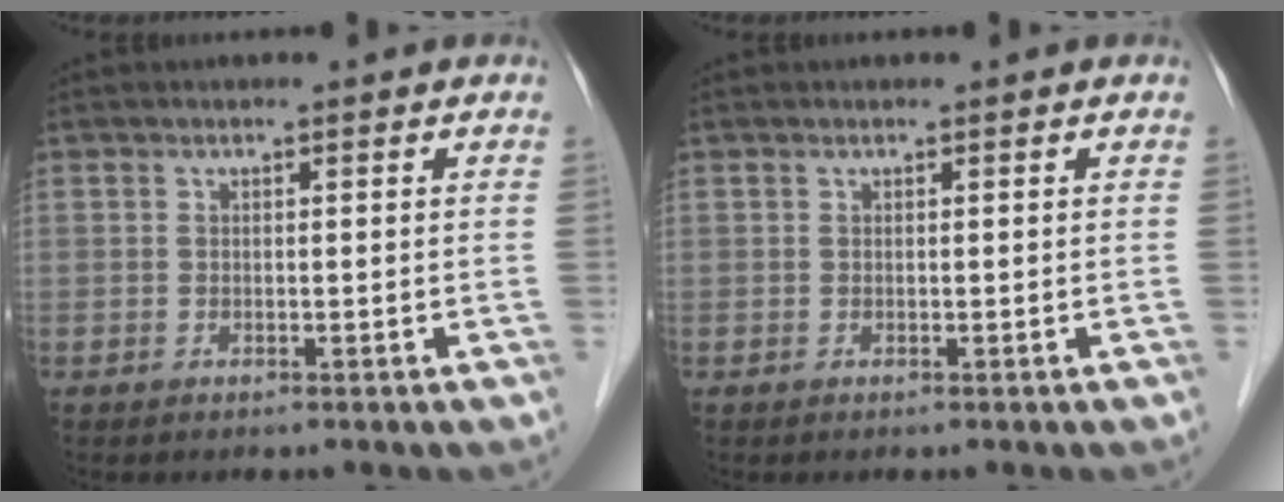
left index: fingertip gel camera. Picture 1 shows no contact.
{"total": 0.0}